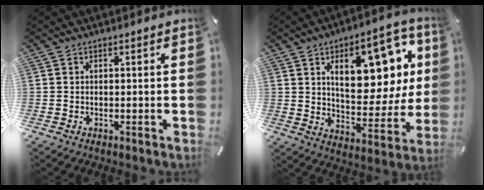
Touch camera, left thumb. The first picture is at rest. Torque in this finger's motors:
{"motor_torque": [2.10, 2.91, 1.14, 0.37, 0.43]}